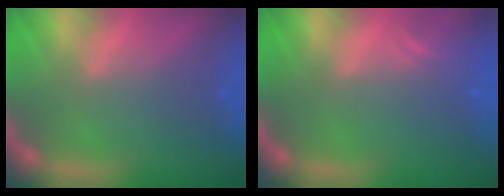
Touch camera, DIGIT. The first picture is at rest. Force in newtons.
{"total": 1.5}